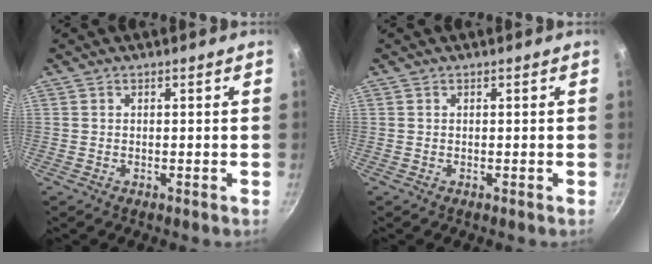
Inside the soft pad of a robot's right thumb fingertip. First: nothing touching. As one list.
[{"total": 0.0}]